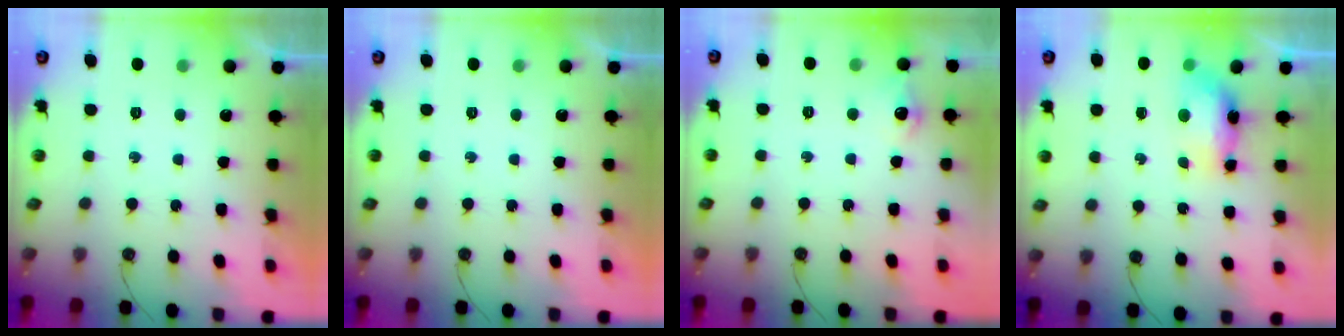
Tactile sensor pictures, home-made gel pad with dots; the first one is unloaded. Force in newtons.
{"total": 0.0}
{"total": 7.4, "press": 7.4, "slide": 0.8}
{"total": 7.6, "press": 7.5, "slide": 1.0}